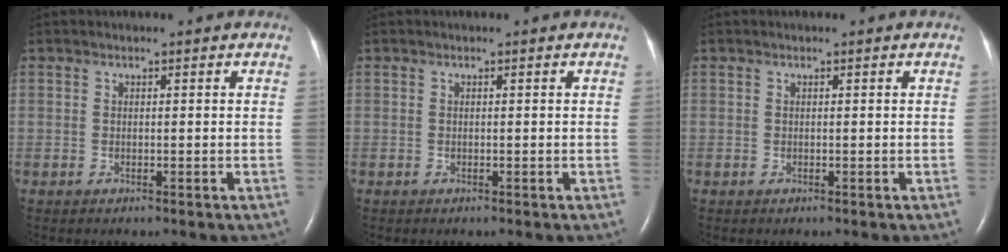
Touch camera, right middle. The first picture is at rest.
{"total": 0.0}
{"total": 0.0}